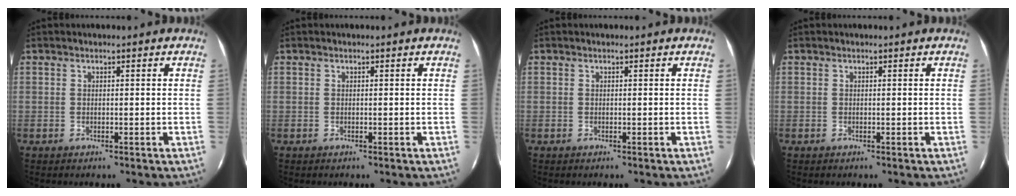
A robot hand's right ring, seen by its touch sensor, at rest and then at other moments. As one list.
[{"total": 0.0}, {"total": 0.0}, {"total": 0.0}]